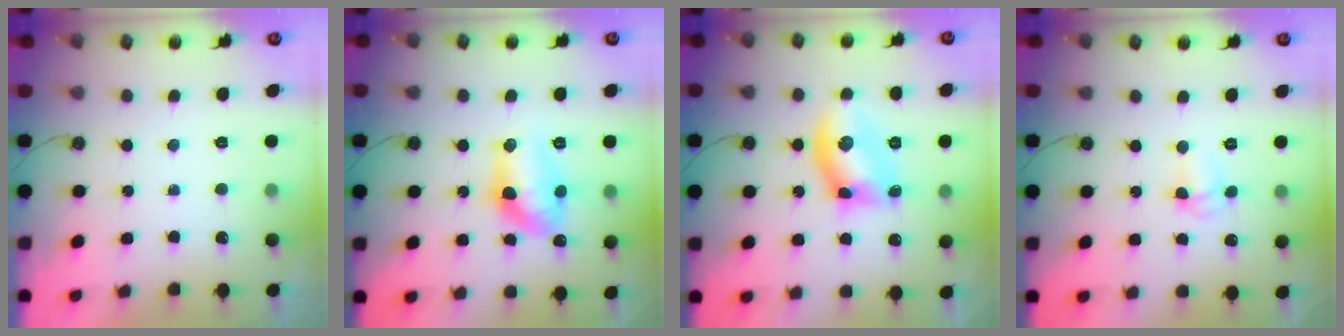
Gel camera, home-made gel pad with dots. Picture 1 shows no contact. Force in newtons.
{"total": 11.6, "press": 11.5, "slide": 1.1}
{"total": 10.3, "press": 10.3, "slide": 0.6}
{"total": 3.5, "press": 3.4, "slide": 1.0}